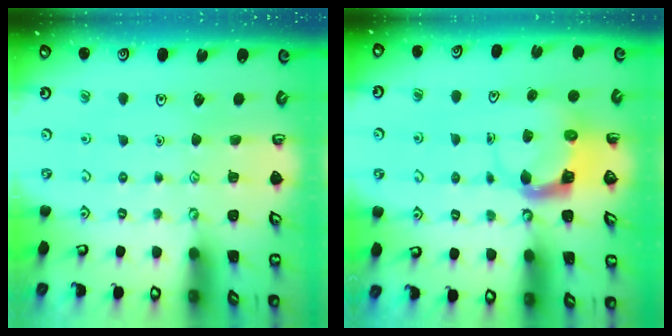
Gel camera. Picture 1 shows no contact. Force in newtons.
{"total": 3.8, "press": 3.7, "slide": 0.6}